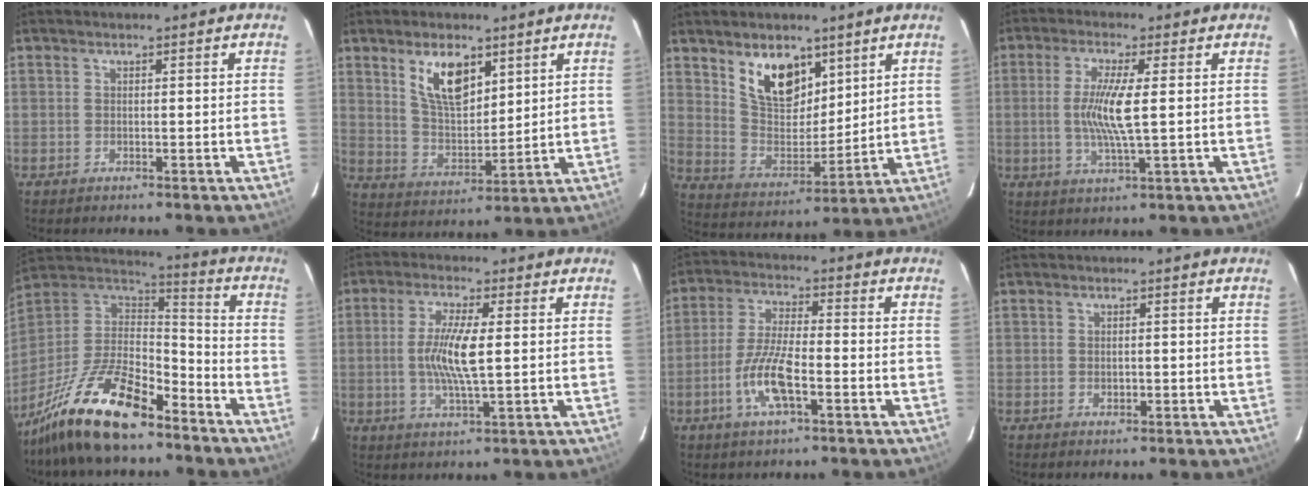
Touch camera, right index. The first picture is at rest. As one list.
[{"total": 10.2, "force": [5.5, 4.7, 7.2], "torque": [-0.128, 0.004, 0.113]}, {"total": 12.5, "force": [7.4, 7.0, 7.2], "torque": [-0.129, 0.000, 0.149]}, {"total": 7.9, "force": [0.3, 0.6, 7.9], "torque": [-0.154, -0.006, 0.005]}, {"total": 21.0, "force": [-14.7, 7.2, 13.1], "torque": [-0.270, -0.016, -0.262]}, {"total": 8.5, "force": [0.1, 1.5, 8.4], "torque": [-0.160, -0.003, 0.002]}, {"total": 9.2, "force": [-3.7, 2.4, 8.0], "torque": [-0.167, -0.003, -0.072]}, {"total": 1.2, "force": [-0.2, 0.9, 0.8], "torque": [-0.011, 0.001, -0.003]}]